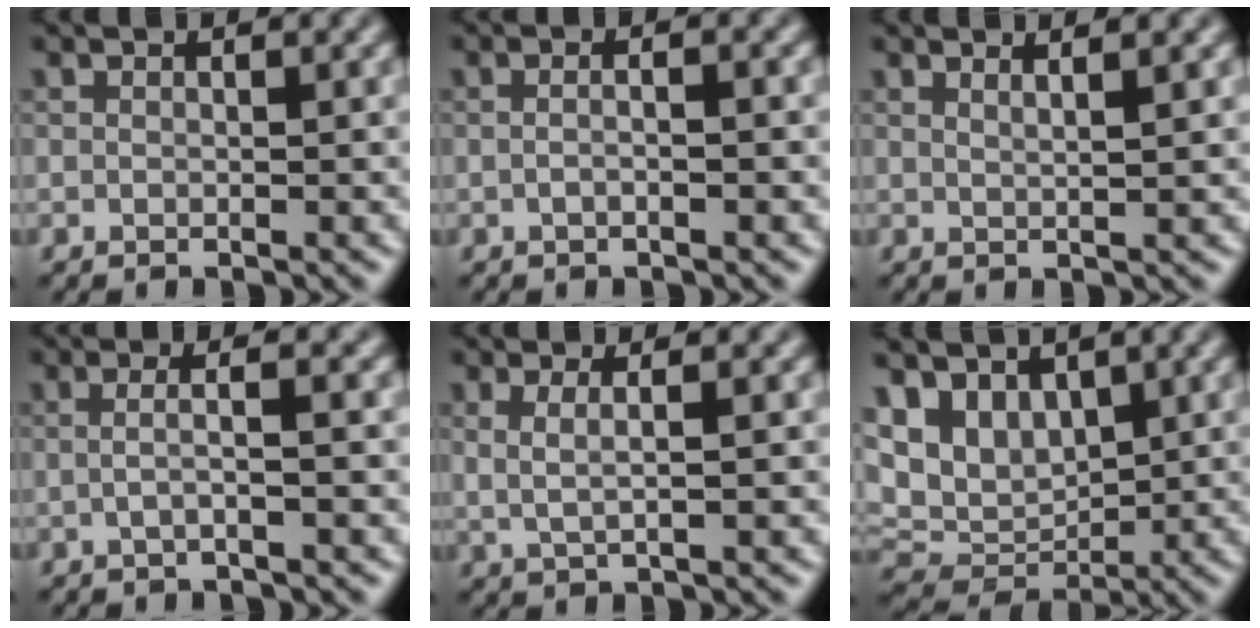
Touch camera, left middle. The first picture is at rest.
{"total": 2.6, "force": [0.3, 1.2, 2.3], "torque": [-0.010, 0.006, -0.022]}
{"total": 2.6, "force": [1.6, 0.9, 1.8], "torque": [-0.005, 0.011, -0.002]}
{"total": 2.5, "force": [-0.1, 0.8, 2.4], "torque": [-0.031, -0.003, -0.014]}
{"total": 2.3, "force": [0.6, 0.9, 2.0], "torque": [-0.036, -0.008, 0.004]}
{"total": 6.7, "force": [2.9, 4.7, 3.6], "torque": [-0.078, 0.000, 0.056]}